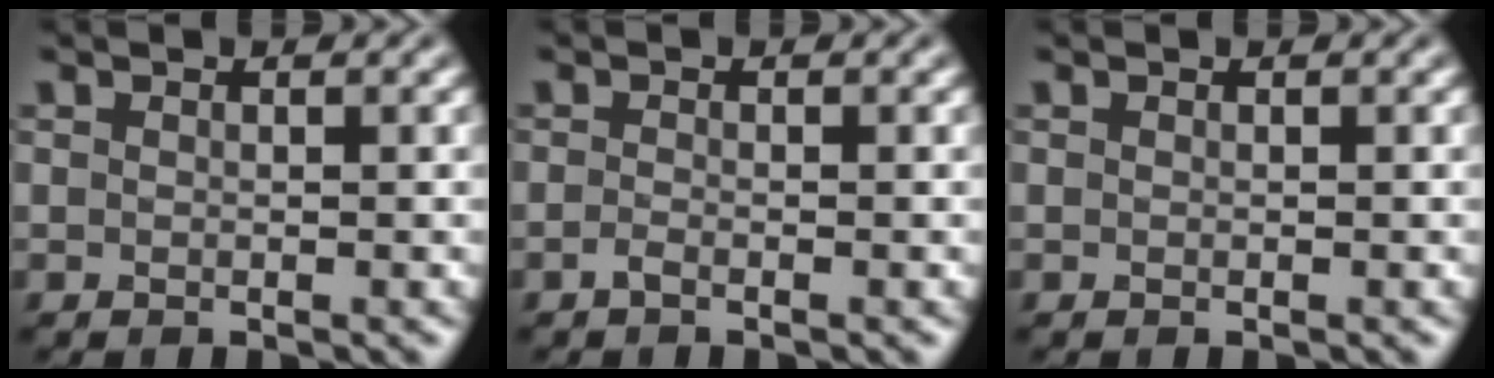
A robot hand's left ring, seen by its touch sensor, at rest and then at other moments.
{"total": 1.0, "force": [-0.9, 0.2, 0.5], "torque": [-0.012, -0.002, -0.016]}
{"total": 0.0}